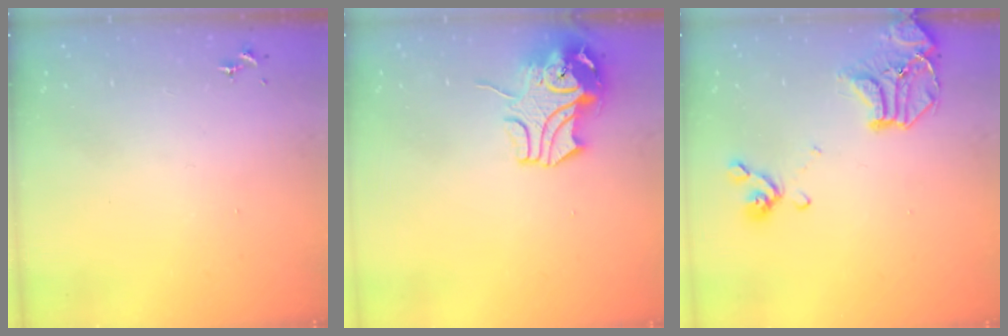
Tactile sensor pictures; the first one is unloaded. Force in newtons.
{"total": 11.2, "press": 11.0, "slide": 1.9}
{"total": 16.9, "press": 16.8, "slide": 2.2}